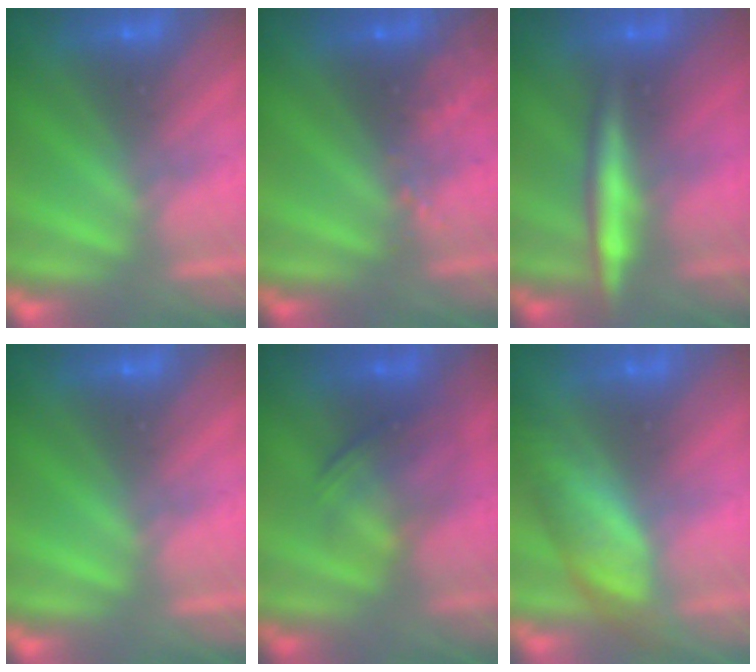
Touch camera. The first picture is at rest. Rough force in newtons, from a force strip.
{"total": 2.9}
{"total": 2.8}
{"total": 0.0}
{"total": 1.9}
{"total": 8.9}